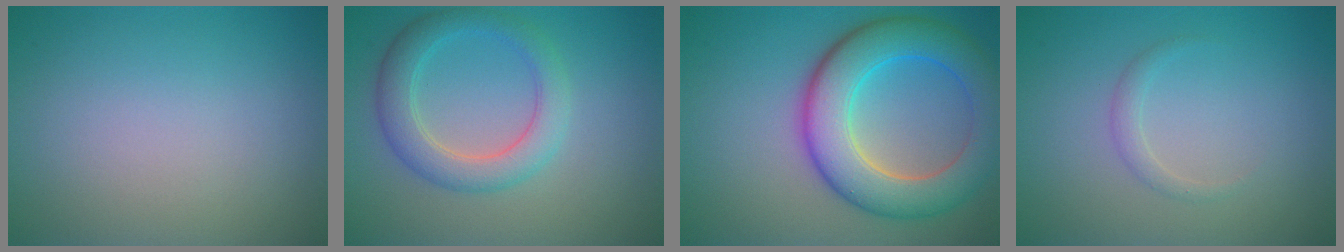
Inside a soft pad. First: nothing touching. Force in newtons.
{"total": 2.9, "press": 2.9, "slide": 0.3}
{"total": 8.7, "press": 8.7, "slide": 0.2}
{"total": 1.1, "press": 1.1, "slide": 0.0}